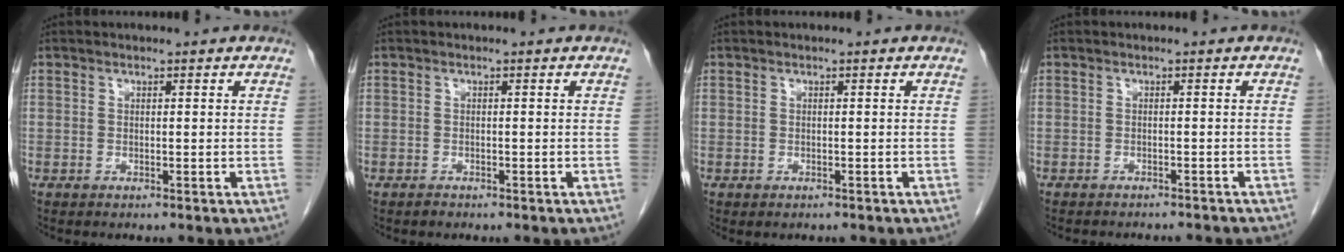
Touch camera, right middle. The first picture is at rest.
{"total": 0.6, "force": [-0.5, 0.3, 0.1], "torque": [-0.003, 0.000, -0.010]}
{"total": 0.7, "force": [-0.6, 0.4, 0.2], "torque": [-0.006, -0.001, -0.008]}
{"total": 7.5, "force": [-6.9, 1.7, 2.5], "torque": [-0.026, -0.003, -0.075]}